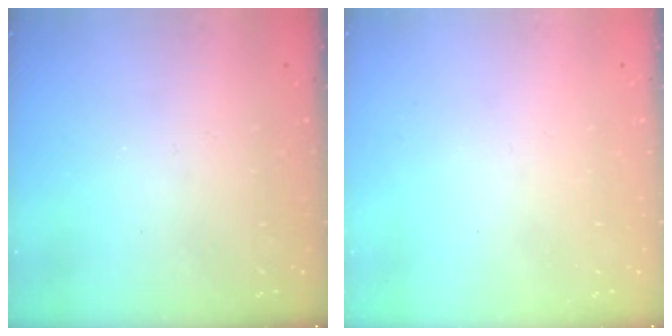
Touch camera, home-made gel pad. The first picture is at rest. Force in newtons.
{"total": 0.0}